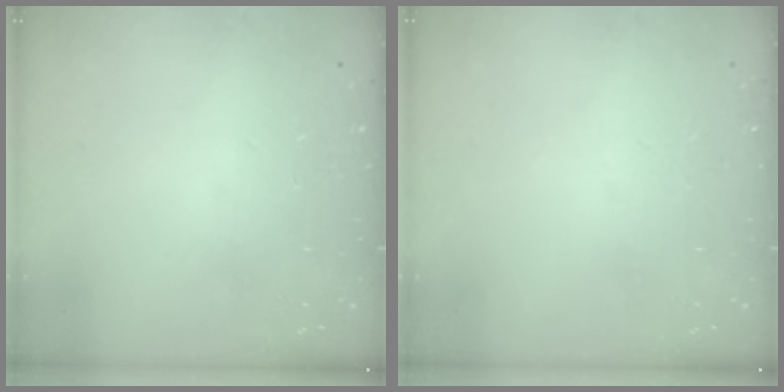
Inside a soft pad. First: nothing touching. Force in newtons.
{"total": 0.0}